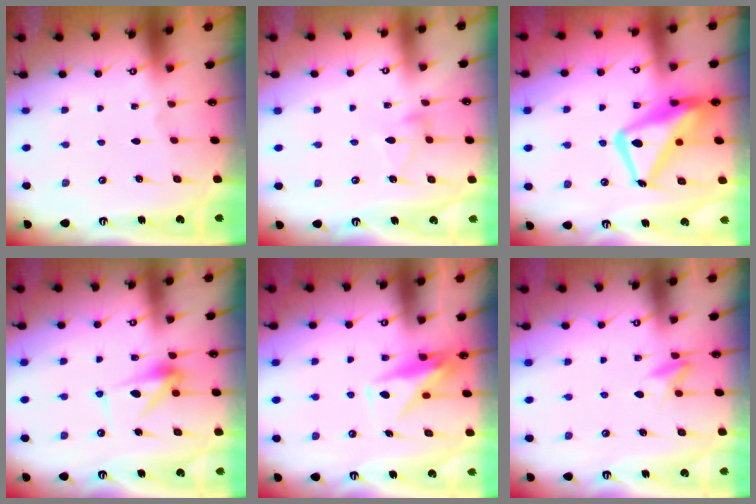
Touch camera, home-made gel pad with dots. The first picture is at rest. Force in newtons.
{"total": 4.6, "press": 4.6, "slide": 0.3}
{"total": 17.2, "press": 17.2, "slide": 1.7}
{"total": 9.6, "press": 9.6, "slide": 0.5}
{"total": 9.8, "press": 9.8, "slide": 0.6}
{"total": 7.2, "press": 6.9, "slide": 2.0}